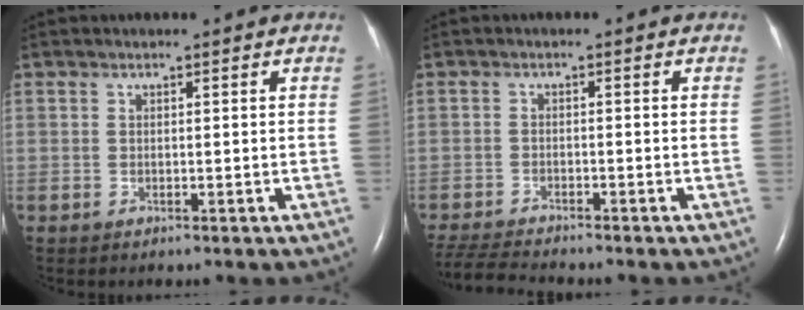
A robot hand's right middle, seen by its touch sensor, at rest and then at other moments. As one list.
[{"total": 6.0, "force": [-5.8, -0.2, 1.6], "torque": [-0.033, -0.021, -0.101]}]